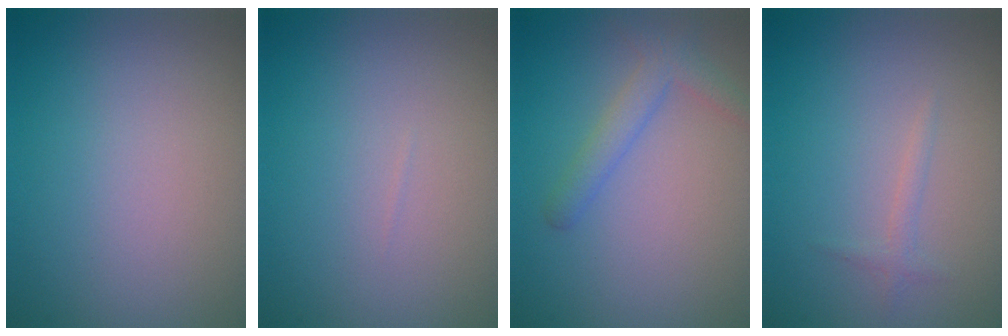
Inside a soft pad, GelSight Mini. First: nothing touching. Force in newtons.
{"total": 0.0}
{"total": 2.3, "press": 2.3, "slide": 0.1}
{"total": 0.9, "press": 0.9, "slide": 0.0}